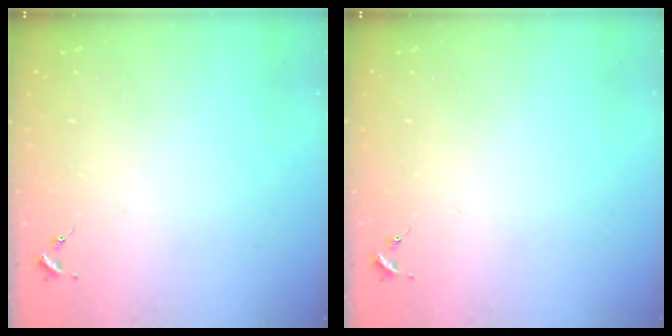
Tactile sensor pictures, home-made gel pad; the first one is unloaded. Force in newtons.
{"total": 0.0}